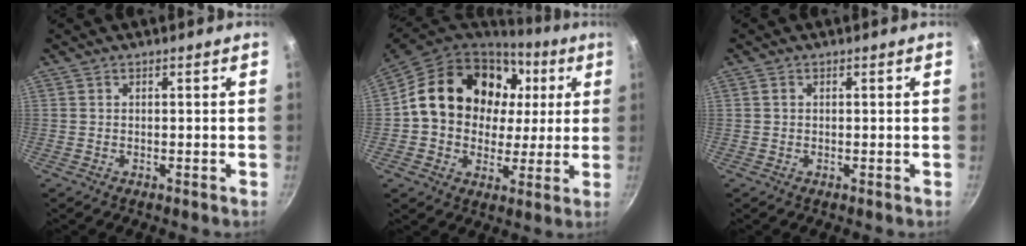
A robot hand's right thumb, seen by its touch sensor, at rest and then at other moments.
{"total": 22.0, "force": [5.0, 17.5, 12.4], "torque": [-0.190, 0.026, 0.082]}
{"total": 0.7, "force": [0.1, 0.6, 0.3], "torque": [-0.004, 0.004, 0.002]}